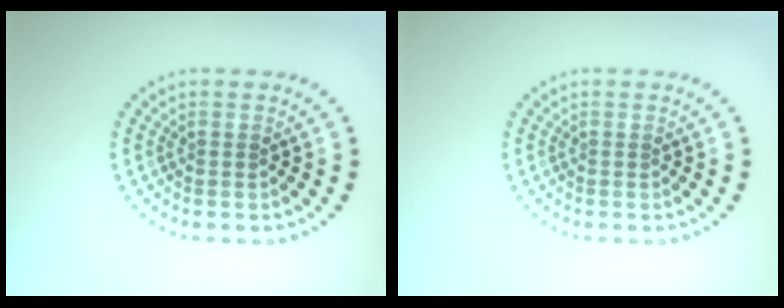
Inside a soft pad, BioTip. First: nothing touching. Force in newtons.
{"total": 0.0}